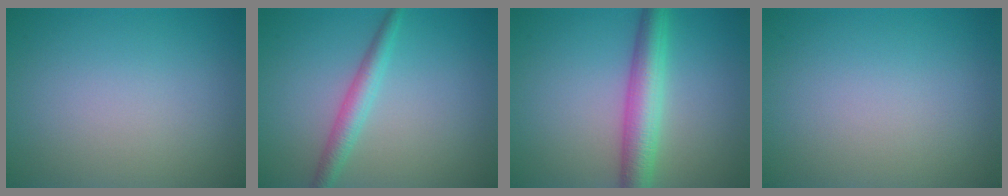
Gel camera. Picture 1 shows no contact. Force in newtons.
{"total": 2.5, "press": 2.5, "slide": 0.1}
{"total": 4.9, "press": 4.9, "slide": 0.1}
{"total": 0.0}